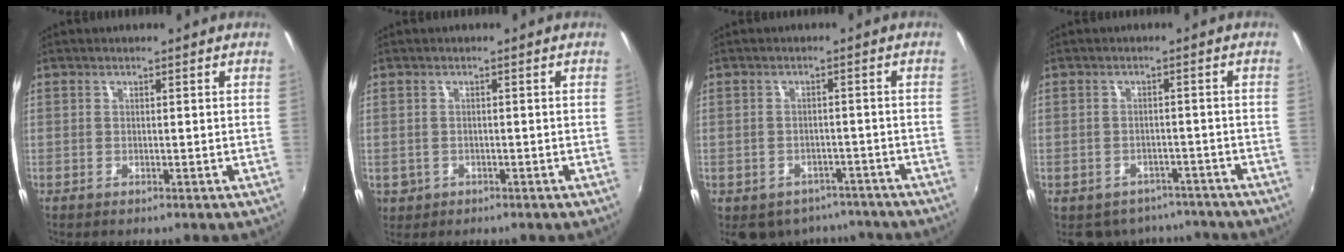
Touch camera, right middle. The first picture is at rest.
{"total": 3.7, "force": [-0.8, 3.3, 1.4], "torque": [-0.035, -0.004, -0.007]}
{"total": 10.6, "force": [-7.5, 6.5, 3.7], "torque": [-0.084, -0.002, -0.090]}
{"total": 8.8, "force": [-6.8, 5.1, 2.4], "torque": [-0.057, 0.000, -0.082]}